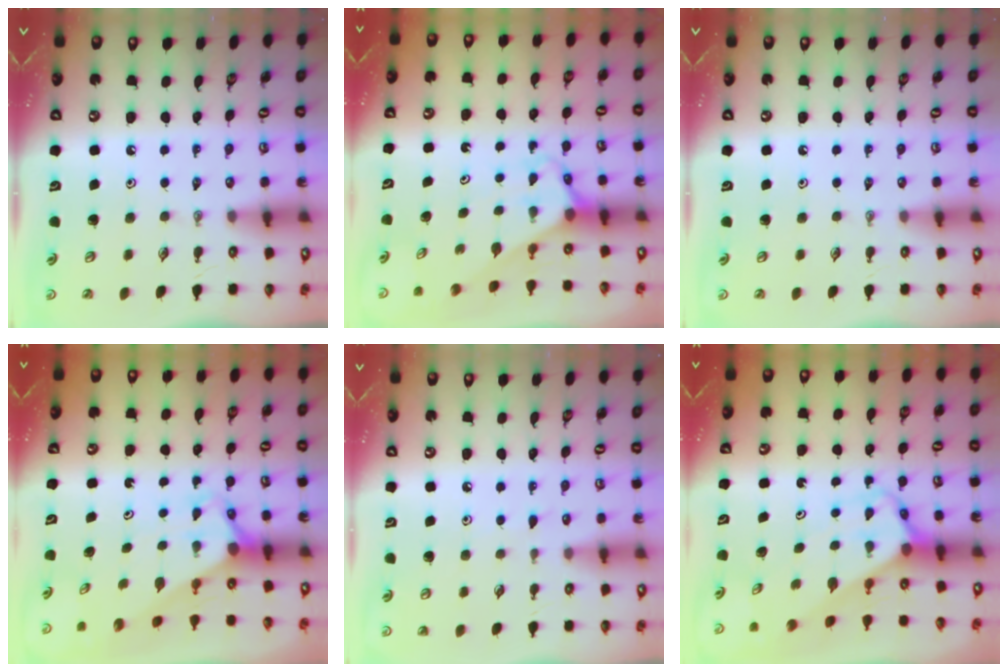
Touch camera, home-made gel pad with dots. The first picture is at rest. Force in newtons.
{"total": 3.0, "press": 3.0, "slide": 0.2}
{"total": 0.0}
{"total": 2.6, "press": 2.6, "slide": 0.0}
{"total": 2.9, "press": 2.9, "slide": 0.4}
{"total": 4.2, "press": 4.2, "slide": 0.4}